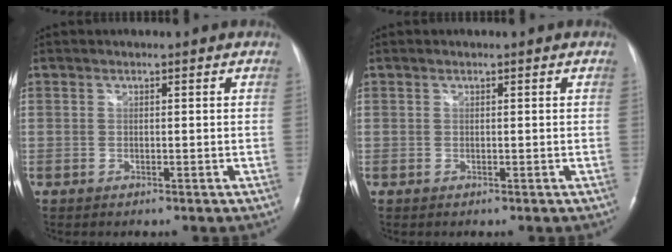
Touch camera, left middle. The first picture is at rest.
{"total": 0.0}